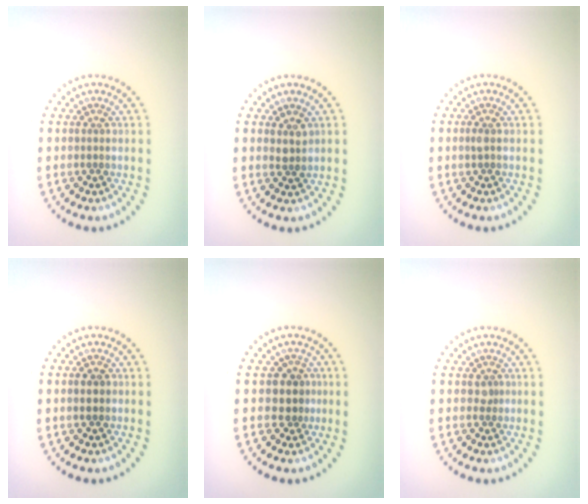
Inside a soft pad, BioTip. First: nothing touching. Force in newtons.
{"total": 1.5, "press": 1.3, "slide": 0.7}
{"total": 0.6, "press": 0.5, "slide": 0.2}
{"total": 1.9, "press": 1.9, "slide": 0.1}
{"total": 1.8, "press": 1.4, "slide": 1.1}
{"total": 0.8, "press": 0.5, "slide": 0.6}